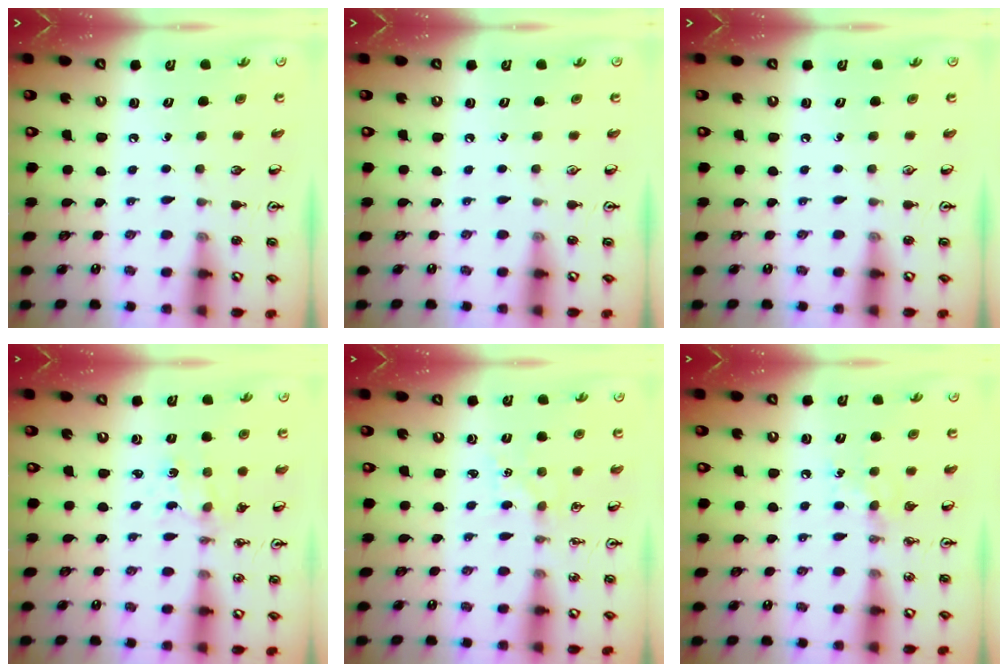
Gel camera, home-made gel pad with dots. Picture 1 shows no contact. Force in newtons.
{"total": 0.0}
{"total": 0.0}
{"total": 1.0, "press": 1.0, "slide": 0.2}
{"total": 2.1, "press": 2.1, "slide": 0.3}
{"total": 6.6, "press": 6.6, "slide": 0.9}